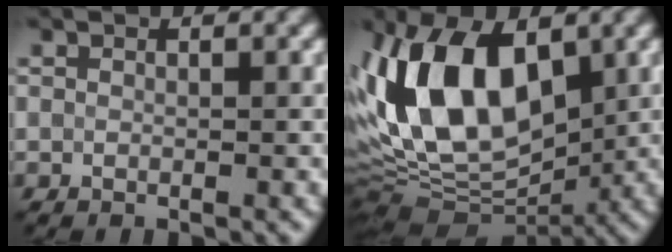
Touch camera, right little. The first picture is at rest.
{"total": 13.1, "force": [1.6, 7.5, 10.6], "torque": [-0.204, 0.014, 0.012]}